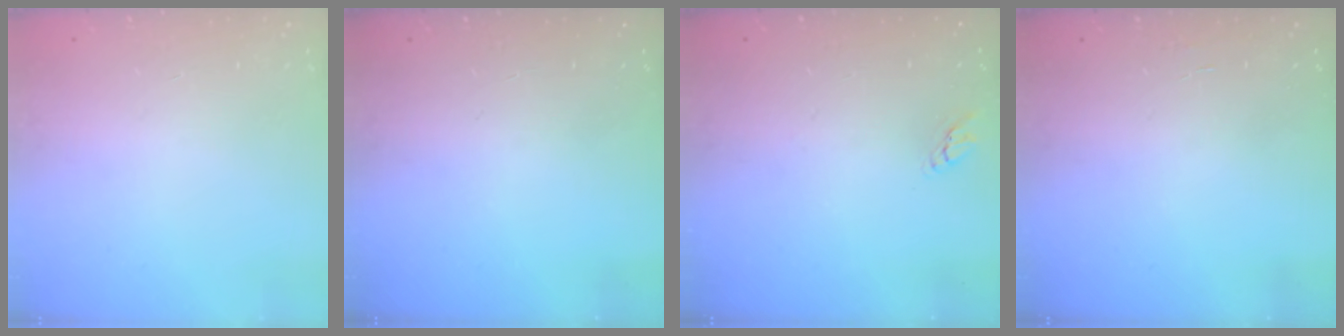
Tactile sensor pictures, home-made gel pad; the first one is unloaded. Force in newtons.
{"total": 2.3, "press": 2.3, "slide": 0.2}
{"total": 2.7, "press": 2.7, "slide": 0.1}
{"total": 1.3, "press": 1.3, "slide": 0.1}